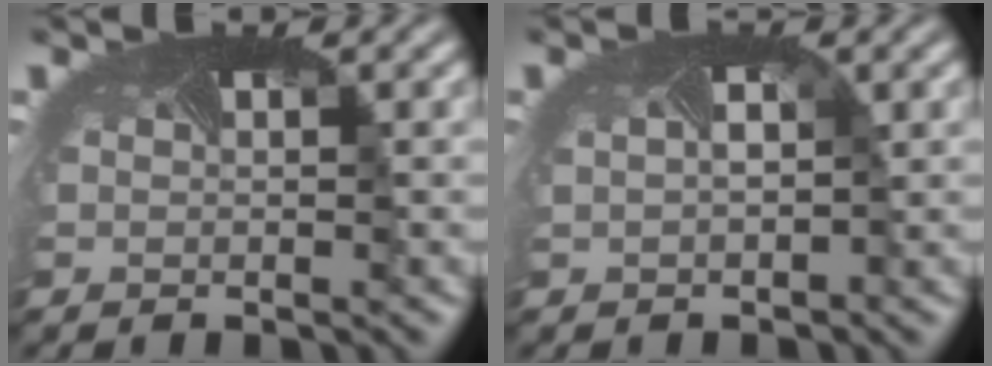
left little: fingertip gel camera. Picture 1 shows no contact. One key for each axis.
{"total": 1.0, "fx": 0.0, "fy": 0.9, "fz": 0.5, "tx": -0.005, "ty": 0.009, "tz": 0.002}